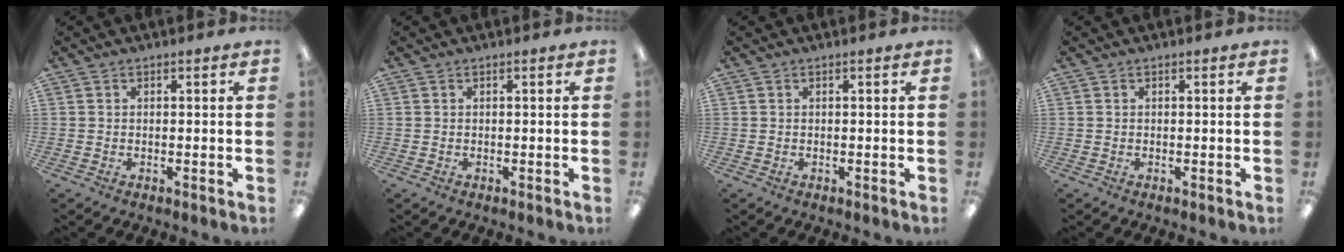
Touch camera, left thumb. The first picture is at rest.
{"total": 0.0}
{"total": 0.0}
{"total": 0.0}